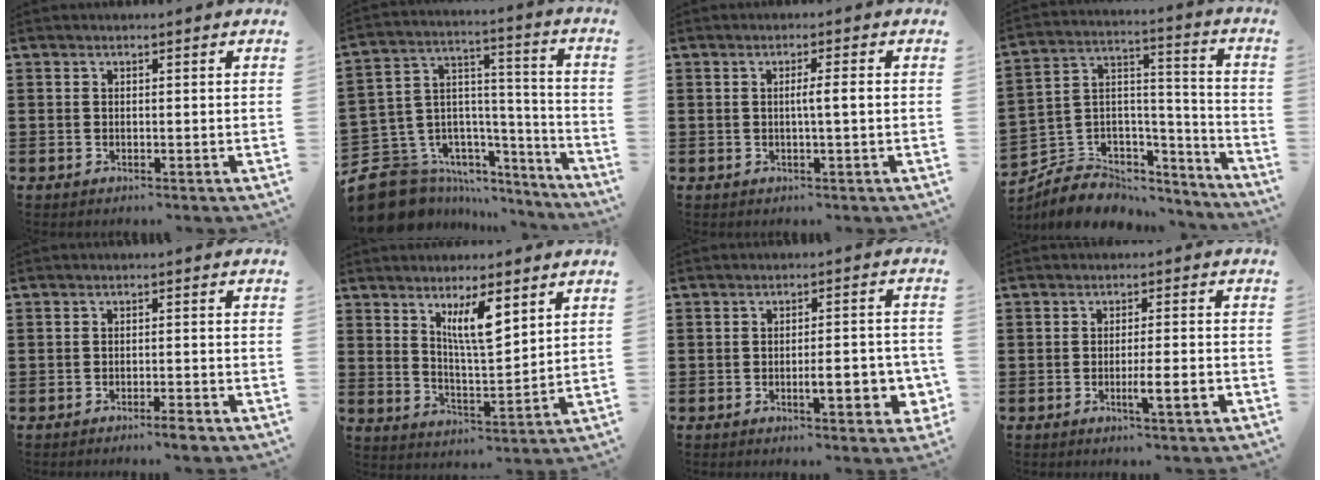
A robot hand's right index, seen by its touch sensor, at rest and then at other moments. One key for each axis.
{"total": 10.8, "fx": -7.9, "fy": 7.1, "fz": 1.7, "tx": -0.065, "ty": 0.002, "tz": -0.140}
{"total": 2.5, "fx": -0.1, "fy": -0.1, "fz": 2.5, "tx": -0.045, "ty": -0.004, "tz": -0.004}
{"total": 6.9, "fx": -5.6, "fy": 4.0, "fz": 0.6, "tx": -0.025, "ty": -0.002, "tz": -0.104}
{"total": 2.0, "fx": -1.7, "fy": 0.0, "fz": 1.0, "tx": -0.019, "ty": -0.001, "tz": -0.032}
{"total": 7.4, "fx": 4.1, "fy": 1.9, "fz": 5.9, "tx": -0.109, "ty": -0.007, "tz": 0.067}
{"total": 6.2, "fx": -1.8, "fy": 1.8, "fz": 5.7, "tx": -0.074, "ty": -0.005, "tz": -0.031}
{"total": 4.2, "fx": -1.6, "fy": 0.1, "fz": 3.9, "tx": -0.065, "ty": -0.007, "tz": -0.027}